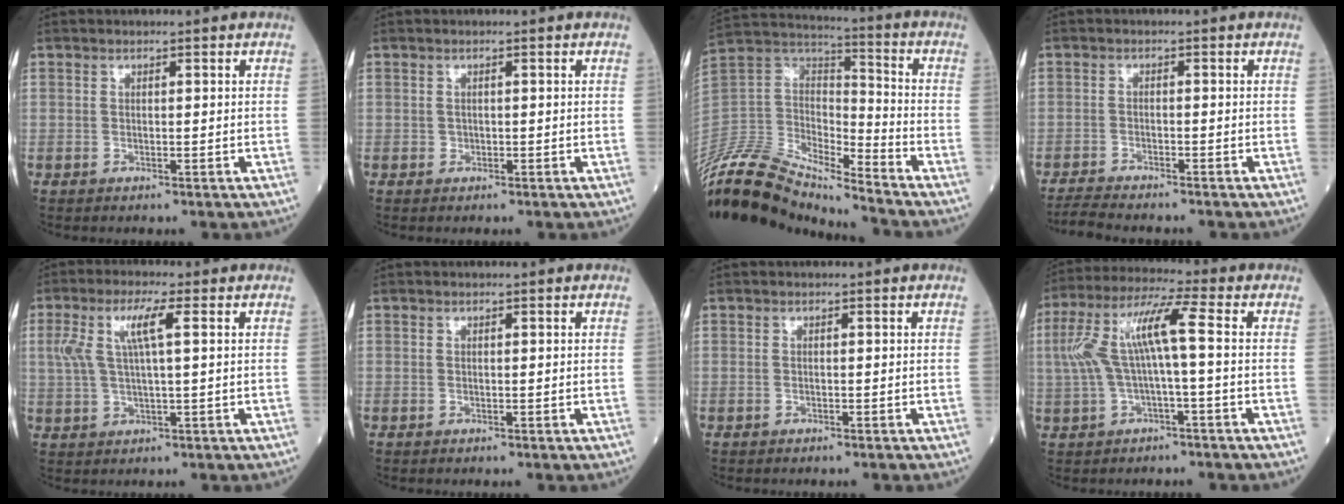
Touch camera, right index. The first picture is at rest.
{"total": 0.5, "force": [0.0, 0.5, 0.1], "torque": [0.000, 0.002, -0.001]}
{"total": 19.0, "force": [-17.7, 2.8, 6.4], "torque": [-0.131, 0.036, -0.331]}
{"total": 5.9, "force": [-5.5, 0.2, 2.1], "torque": [-0.032, -0.017, -0.091]}
{"total": 6.4, "force": [2.0, 0.9, 6.0], "torque": [-0.133, 0.018, 0.043]}
{"total": 0.0}
{"total": 0.0}
{"total": 9.9, "force": [0.5, 1.3, 9.9], "torque": [-0.208, 0.040, 0.008]}